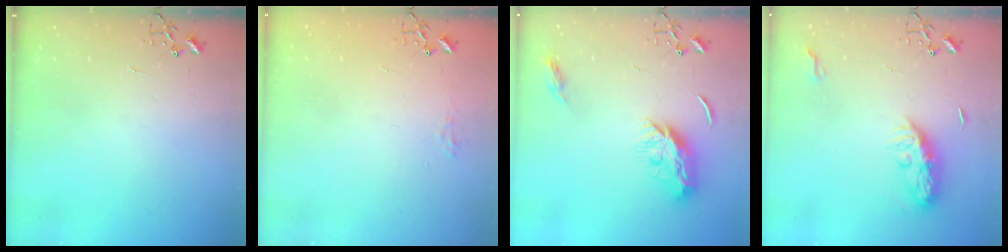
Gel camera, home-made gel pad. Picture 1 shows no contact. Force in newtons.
{"total": 7.3, "press": 7.3, "slide": 0.6}
{"total": 11.4, "press": 11.4, "slide": 0.8}
{"total": 10.1, "press": 10.1, "slide": 0.6}